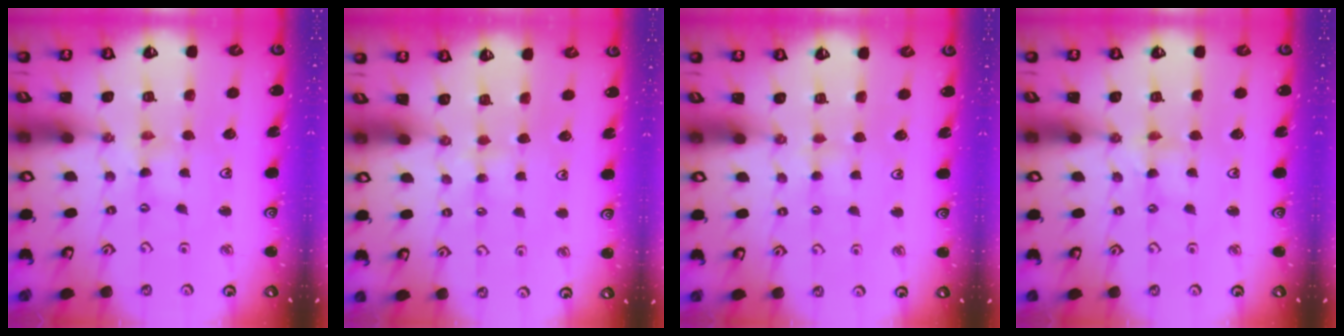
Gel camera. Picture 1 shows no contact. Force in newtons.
{"total": 3.0, "press": 3.0, "slide": 0.5}
{"total": 2.7, "press": 2.6, "slide": 0.4}
{"total": 0.7, "press": 0.7, "slide": 0.2}